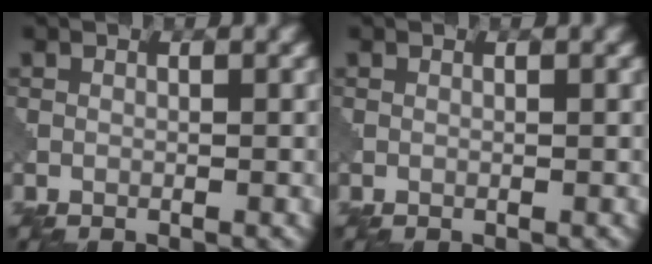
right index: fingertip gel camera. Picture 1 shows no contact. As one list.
[{"total": 0.0}]